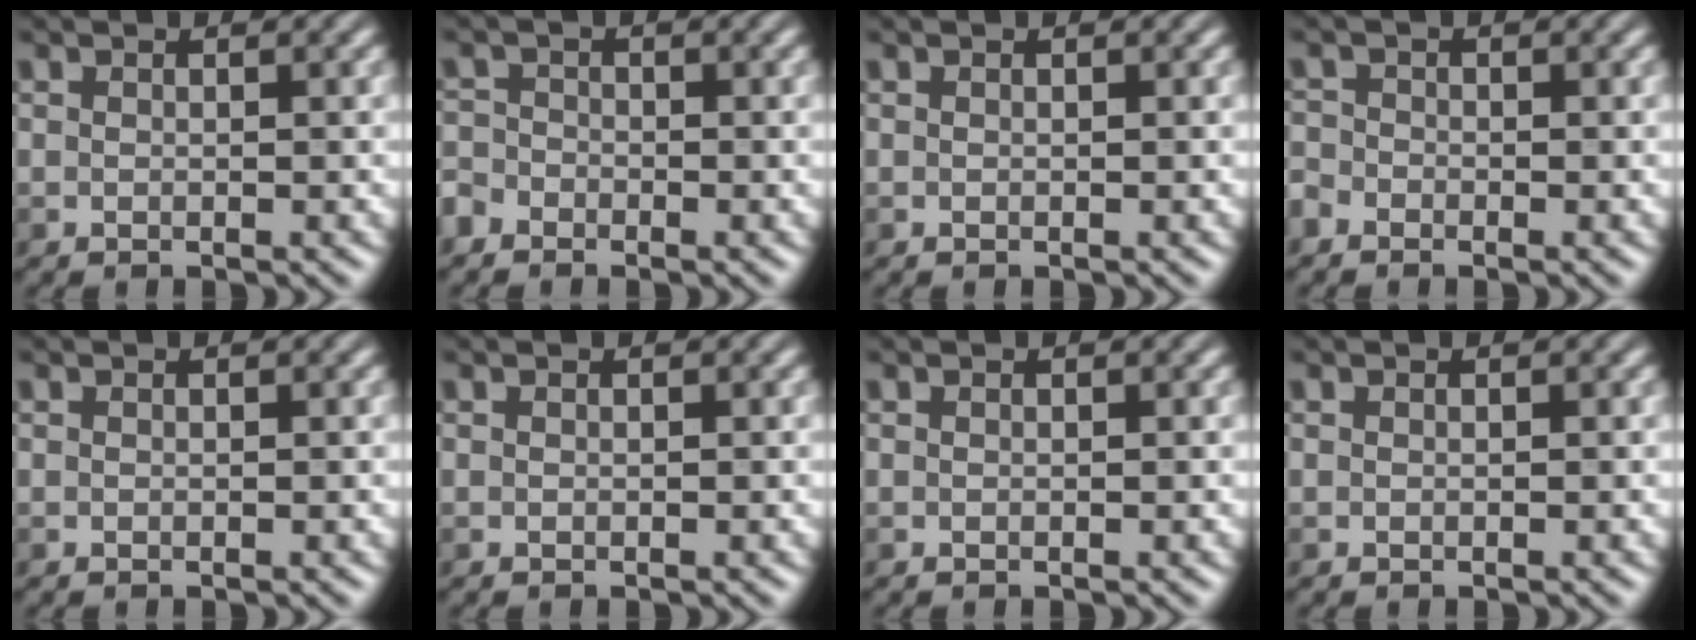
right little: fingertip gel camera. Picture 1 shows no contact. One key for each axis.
{"total": 1.7, "fx": -1.3, "fy": 1.0, "fz": 0.2, "tx": -0.007, "ty": 0.003, "tz": -0.035}
{"total": 0.0}
{"total": 1.3, "fx": -1.0, "fy": 0.7, "fz": 0.2, "tx": -0.002, "ty": 0.002, "tz": -0.027}
{"total": 0.0}
{"total": 0.0}
{"total": 0.0}
{"total": 0.0}